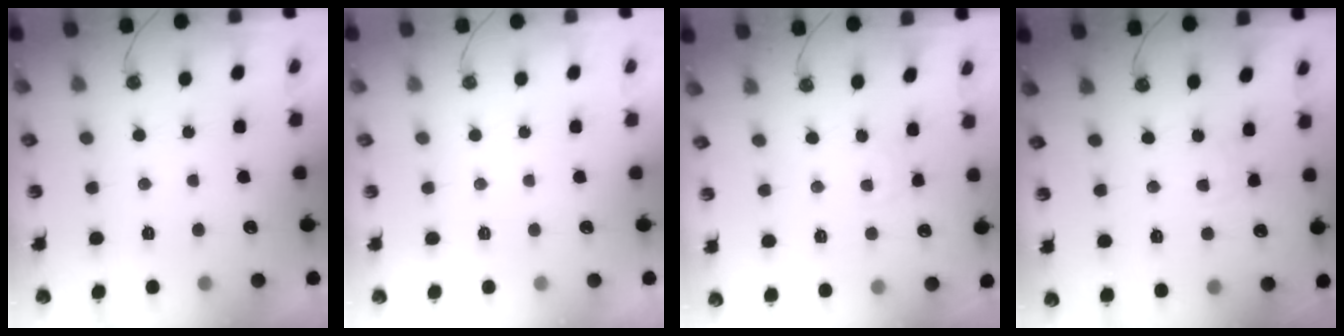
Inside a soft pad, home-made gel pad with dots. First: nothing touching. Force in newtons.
{"total": 0.0}
{"total": 2.3, "press": 2.2, "slide": 0.4}
{"total": 4.5, "press": 4.4, "slide": 0.5}